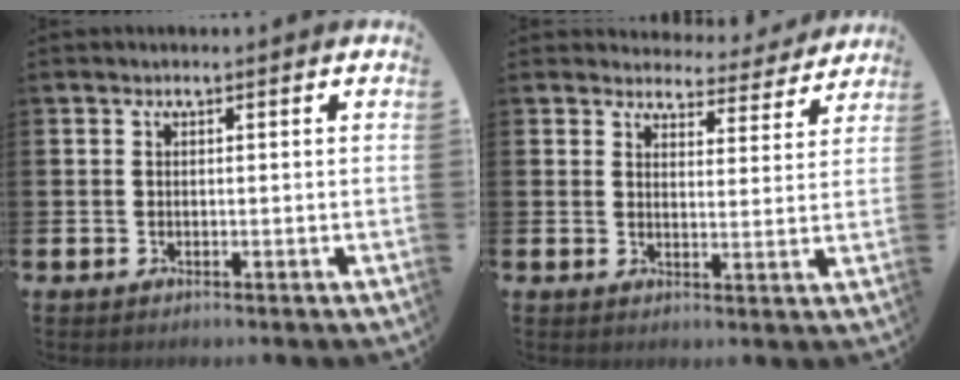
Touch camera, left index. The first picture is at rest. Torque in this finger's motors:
{"motor_torque": [1.08, -1.06, 0.18, 0.00]}